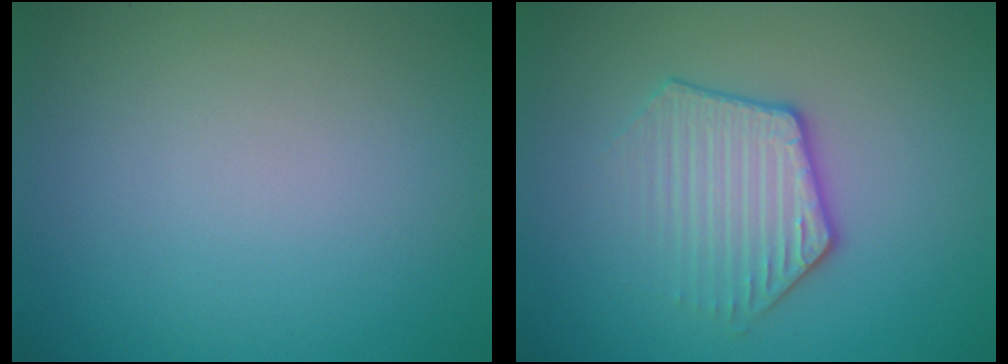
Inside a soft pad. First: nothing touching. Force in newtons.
{"total": 3.6, "press": 3.1, "slide": 1.8}